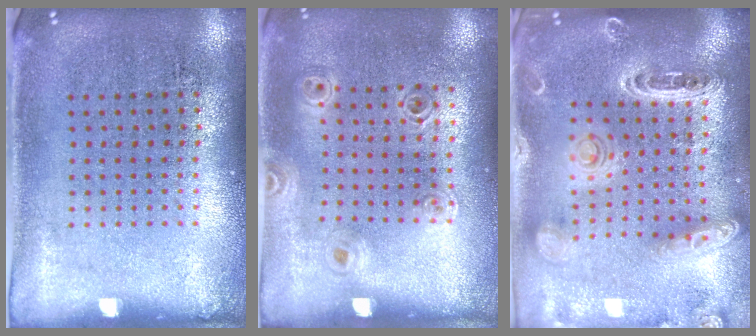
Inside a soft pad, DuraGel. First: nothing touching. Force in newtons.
{"total": 0.9, "press": 0.9, "slide": 0.1}
{"total": 1.9, "press": 1.9, "slide": 0.5}